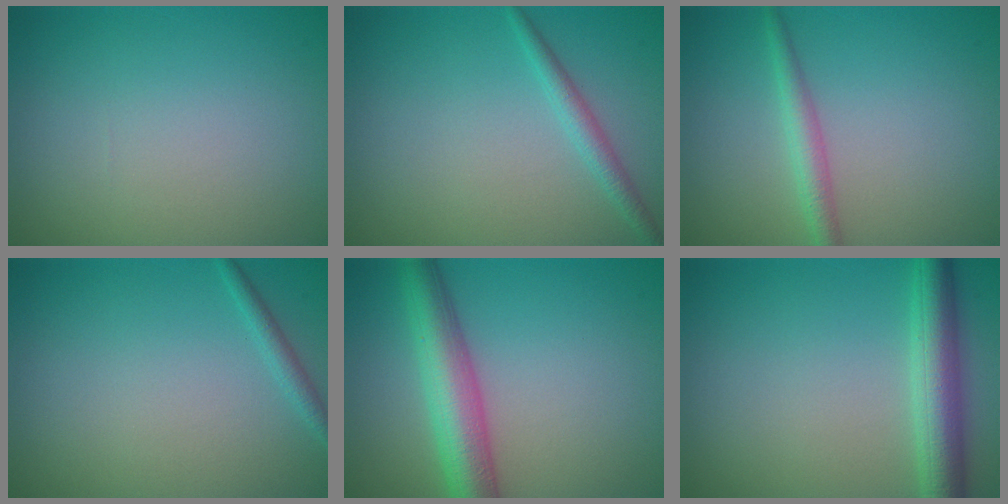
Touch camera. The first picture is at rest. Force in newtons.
{"total": 1.6, "press": 1.6, "slide": 0.1}
{"total": 2.1, "press": 2.1, "slide": 0.0}
{"total": 1.1, "press": 1.1, "slide": 0.0}
{"total": 6.0, "press": 6.0, "slide": 0.1}
{"total": 4.4, "press": 4.4, "slide": 0.2}